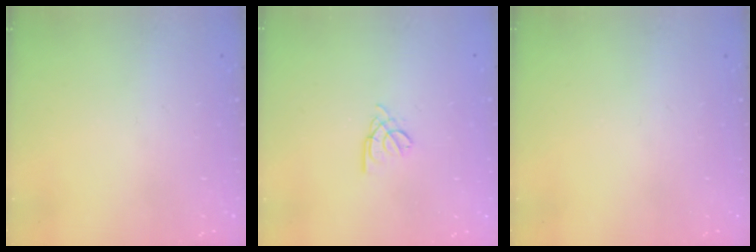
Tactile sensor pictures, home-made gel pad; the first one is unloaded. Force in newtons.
{"total": 2.6, "press": 2.5, "slide": 0.5}
{"total": 0.0}